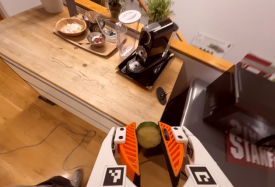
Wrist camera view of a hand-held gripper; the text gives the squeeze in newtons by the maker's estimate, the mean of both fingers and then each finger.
{"total": 10.0, "left": 10.2, "right": 9.8}